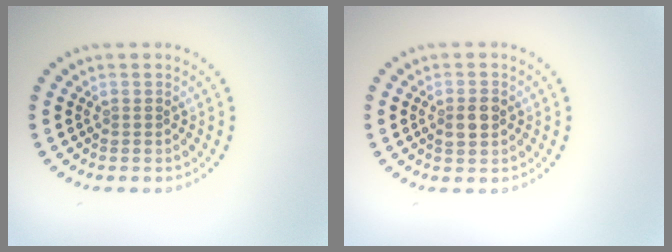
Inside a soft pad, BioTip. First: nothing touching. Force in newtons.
{"total": 1.9, "press": 1.9, "slide": 0.1}